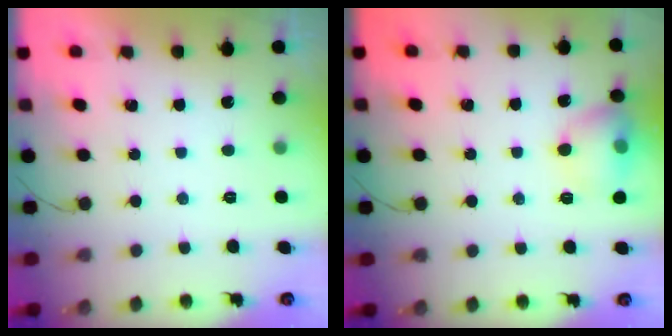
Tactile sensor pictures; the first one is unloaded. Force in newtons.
{"total": 10.6, "press": 10.5, "slide": 1.6}